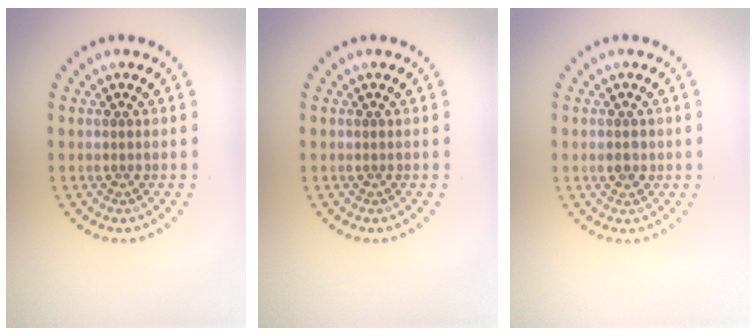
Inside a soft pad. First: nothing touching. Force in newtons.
{"total": 0.0}
{"total": 0.9, "press": 0.9, "slide": 0.0}